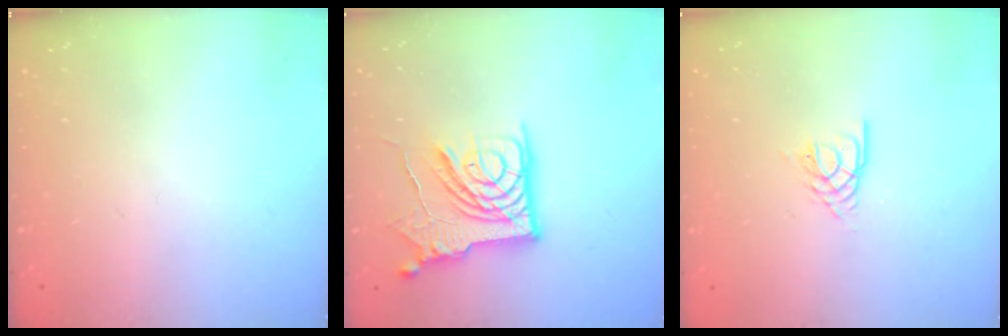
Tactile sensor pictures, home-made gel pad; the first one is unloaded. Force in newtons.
{"total": 14.2, "press": 14.1, "slide": 1.1}
{"total": 2.5, "press": 2.4, "slide": 0.4}